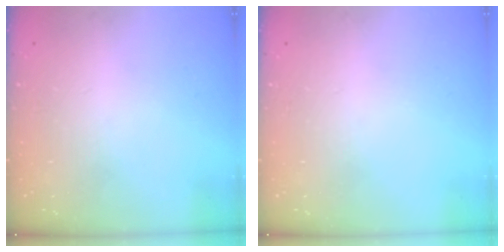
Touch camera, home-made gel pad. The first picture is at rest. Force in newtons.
{"total": 0.0}